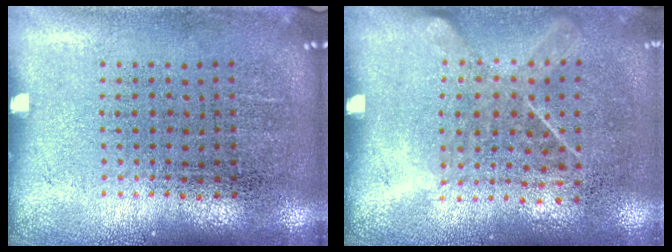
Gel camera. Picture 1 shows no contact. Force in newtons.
{"total": 1.3, "press": 1.0, "slide": 0.8}